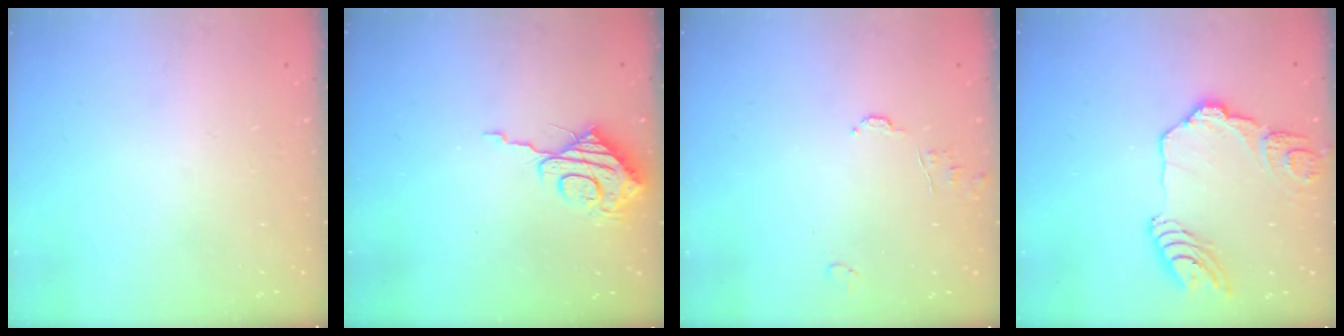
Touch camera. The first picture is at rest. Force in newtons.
{"total": 9.5, "press": 9.5, "slide": 0.7}
{"total": 7.0, "press": 7.0, "slide": 0.7}
{"total": 16.2, "press": 16.1, "slide": 1.6}